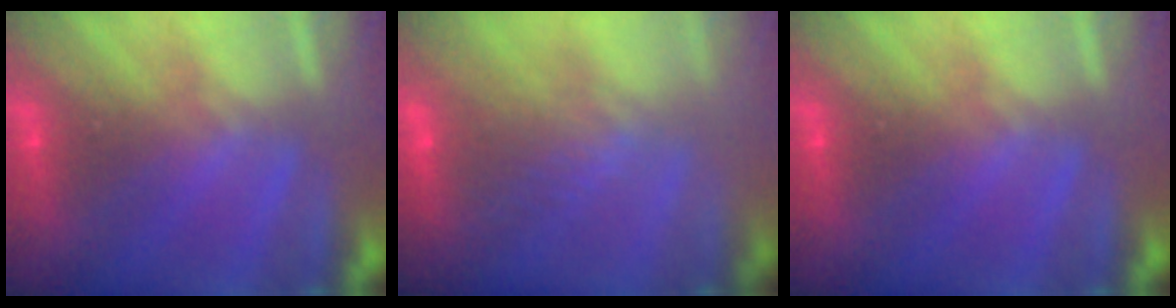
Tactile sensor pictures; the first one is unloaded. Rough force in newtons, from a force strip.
{"total": 8.7}
{"total": 0.0}